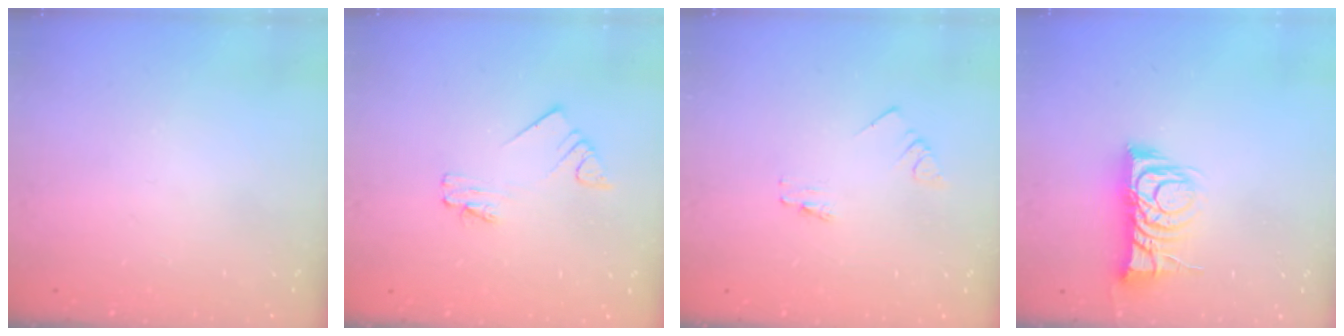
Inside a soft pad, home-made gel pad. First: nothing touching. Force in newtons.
{"total": 2.0, "press": 2.0, "slide": 0.3}
{"total": 0.7, "press": 0.7, "slide": 0.1}
{"total": 10.8, "press": 10.8, "slide": 0.8}